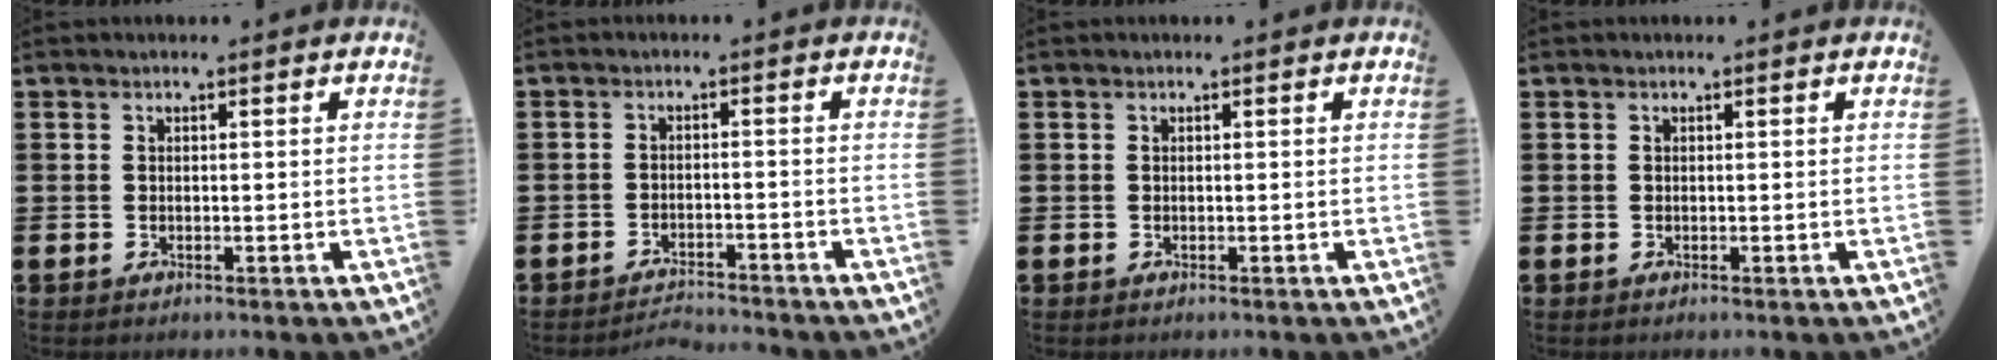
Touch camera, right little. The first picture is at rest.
{"total": 2.2, "force": [-2.2, -0.1, -0.1], "torque": [-0.005, 0.003, -0.048]}
{"total": 0.0}
{"total": 0.0}